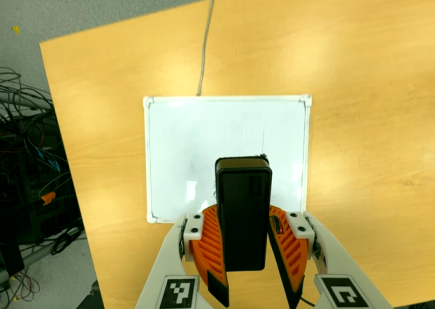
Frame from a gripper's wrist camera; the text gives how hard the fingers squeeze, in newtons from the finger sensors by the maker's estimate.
{"total": 9.9, "left": 9.7, "right": 10.1}